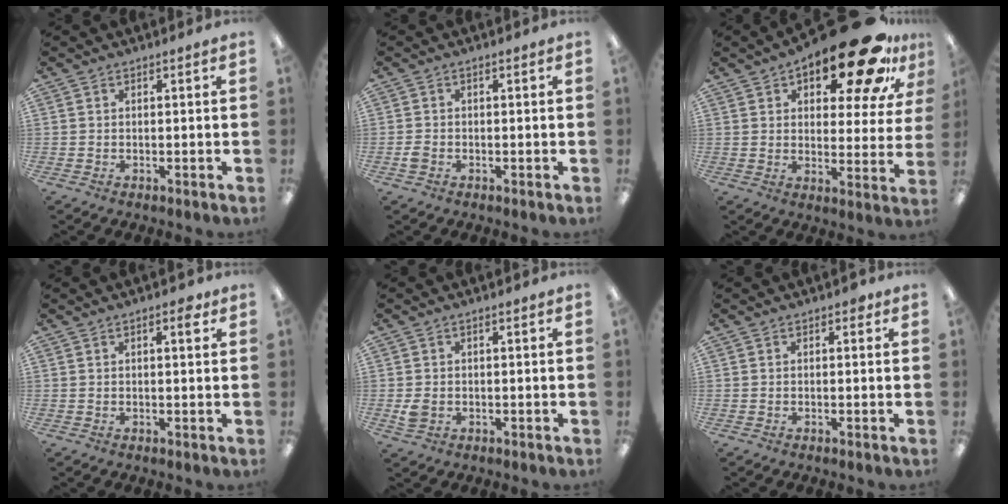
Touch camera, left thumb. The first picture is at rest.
{"total": 1.6, "force": [-0.7, 1.2, 0.9], "torque": [-0.016, 0.004, -0.013]}
{"total": 22.0, "force": [15.0, 7.7, 14.2], "torque": [-0.200, -0.092, 0.243]}
{"total": 2.8, "force": [1.4, 0.8, 2.2], "torque": [-0.023, -0.006, 0.017]}
{"total": 2.8, "force": [-0.4, 2.2, 1.8], "torque": [-0.030, -0.001, -0.010]}
{"total": 1.0, "force": [0.5, 0.6, 0.7], "torque": [-0.006, 0.000, 0.006]}